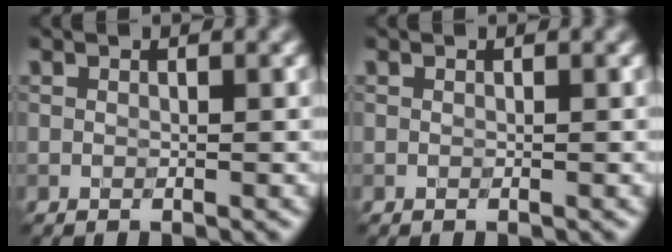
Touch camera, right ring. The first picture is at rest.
{"total": 0.0}